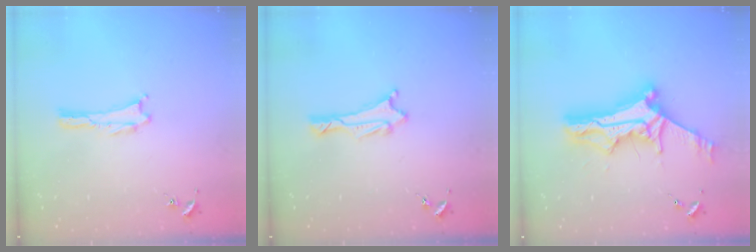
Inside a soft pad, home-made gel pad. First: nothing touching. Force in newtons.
{"total": 1.5, "press": 1.5, "slide": 0.2}
{"total": 12.3, "press": 12.2, "slide": 1.0}